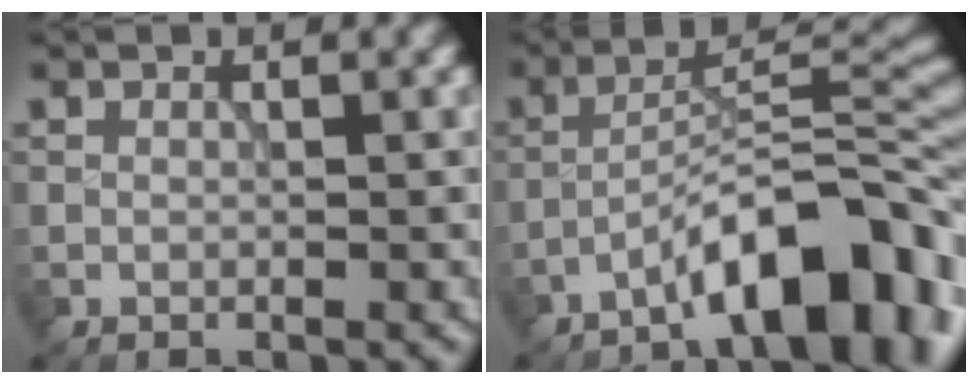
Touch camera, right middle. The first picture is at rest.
{"total": 10.3, "force": [-6.3, 2.7, 7.7], "torque": [-0.102, 0.028, -0.104]}